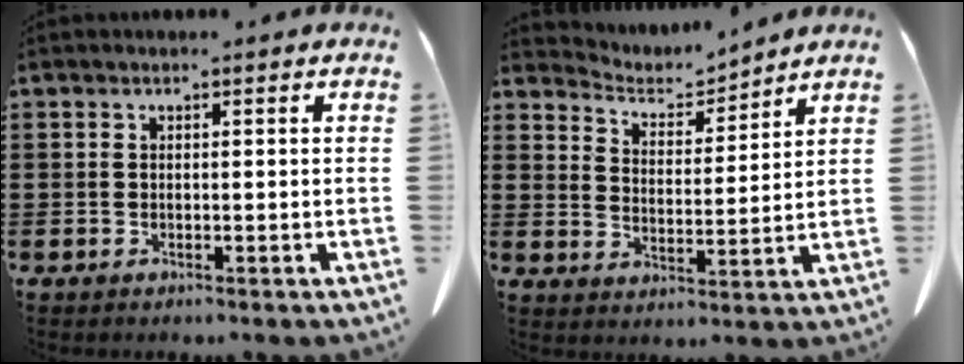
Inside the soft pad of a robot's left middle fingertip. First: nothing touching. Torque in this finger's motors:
{"motor_torque": [-0.45, -0.08, -0.27, -0.05]}